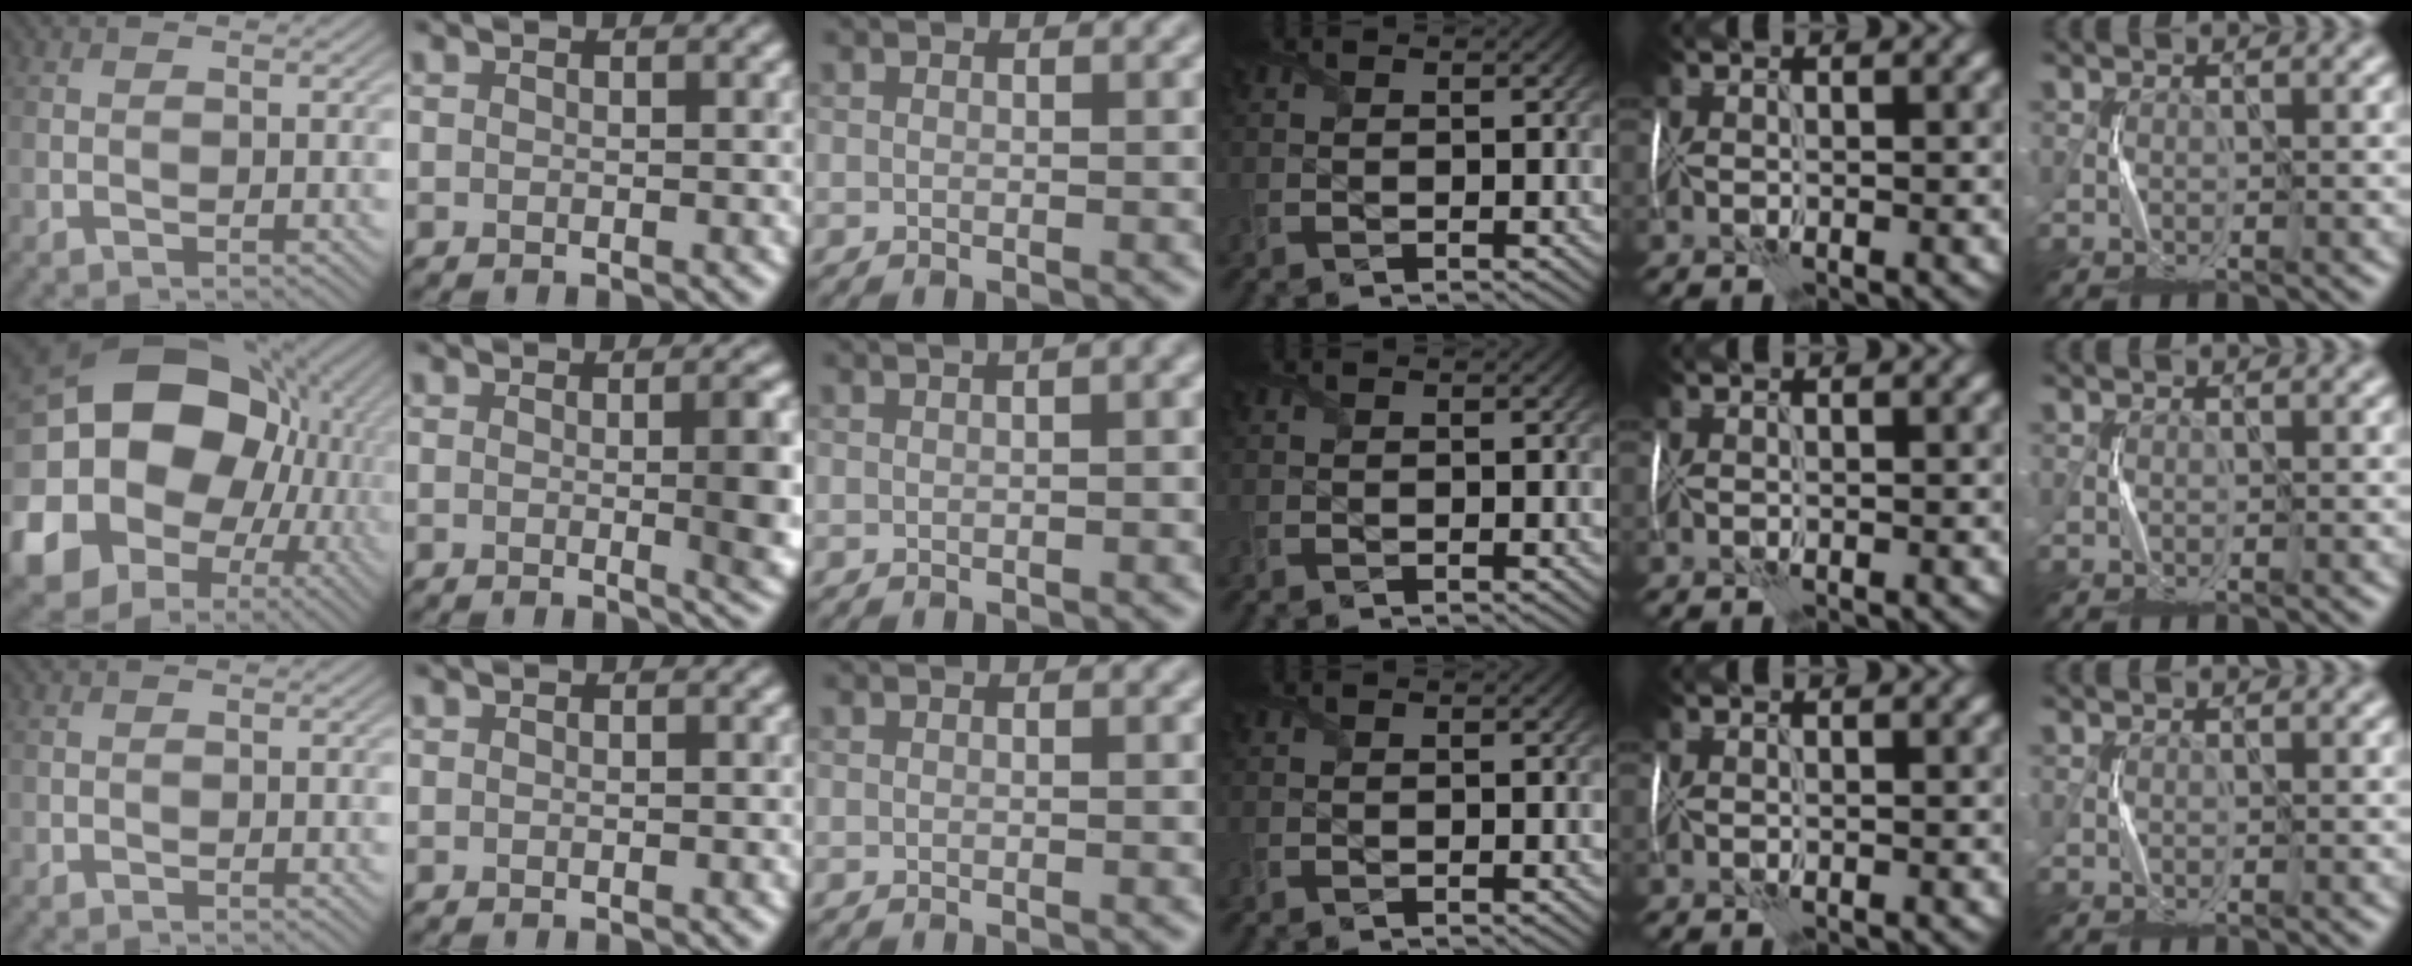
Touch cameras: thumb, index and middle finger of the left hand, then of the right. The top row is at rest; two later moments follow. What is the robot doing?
{"motion": "wrap", "object": "plastic wrap"}